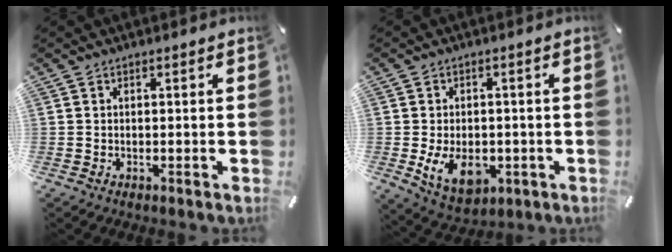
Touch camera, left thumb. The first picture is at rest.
{"total": 9.5, "force": [-2.0, 6.6, 6.5], "torque": [-0.119, -0.005, -0.034]}